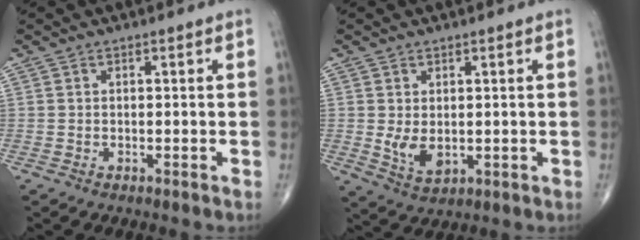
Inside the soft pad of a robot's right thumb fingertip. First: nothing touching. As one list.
[{"total": 4.9, "force": [0.2, 3.1, 3.9], "torque": [-0.062, -0.014, 0.016]}]